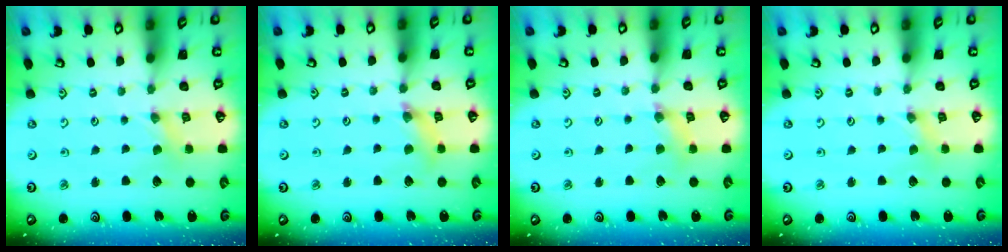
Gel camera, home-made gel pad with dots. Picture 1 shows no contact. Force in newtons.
{"total": 5.3, "press": 5.2, "slide": 0.5}
{"total": 4.4, "press": 4.4, "slide": 0.5}
{"total": 0.0}